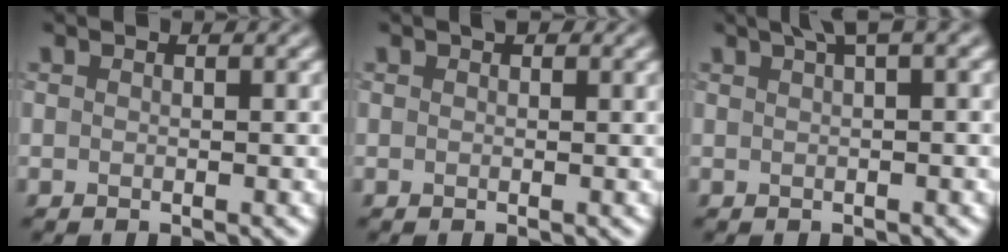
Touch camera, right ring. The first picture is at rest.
{"total": 0.8, "force": [0.5, 0.4, 0.4], "torque": [-0.004, 0.001, 0.008]}
{"total": 2.9, "force": [1.8, 0.5, 2.2], "torque": [-0.024, 0.015, 0.031]}